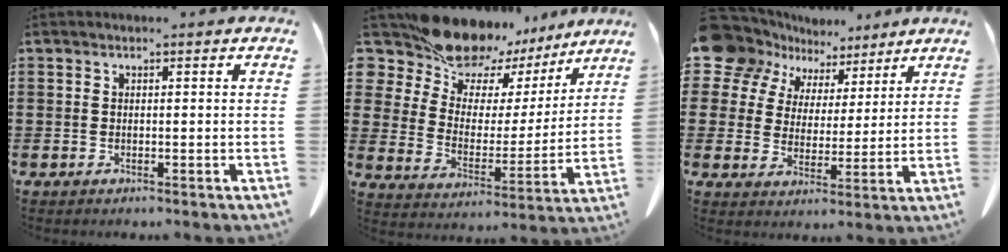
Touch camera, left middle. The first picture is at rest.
{"total": 13.9, "force": [12.8, 4.6, 2.8], "torque": [-0.092, -0.101, 0.232]}
{"total": 9.4, "force": [7.1, 5.9, 1.4], "torque": [-0.085, -0.025, 0.140]}